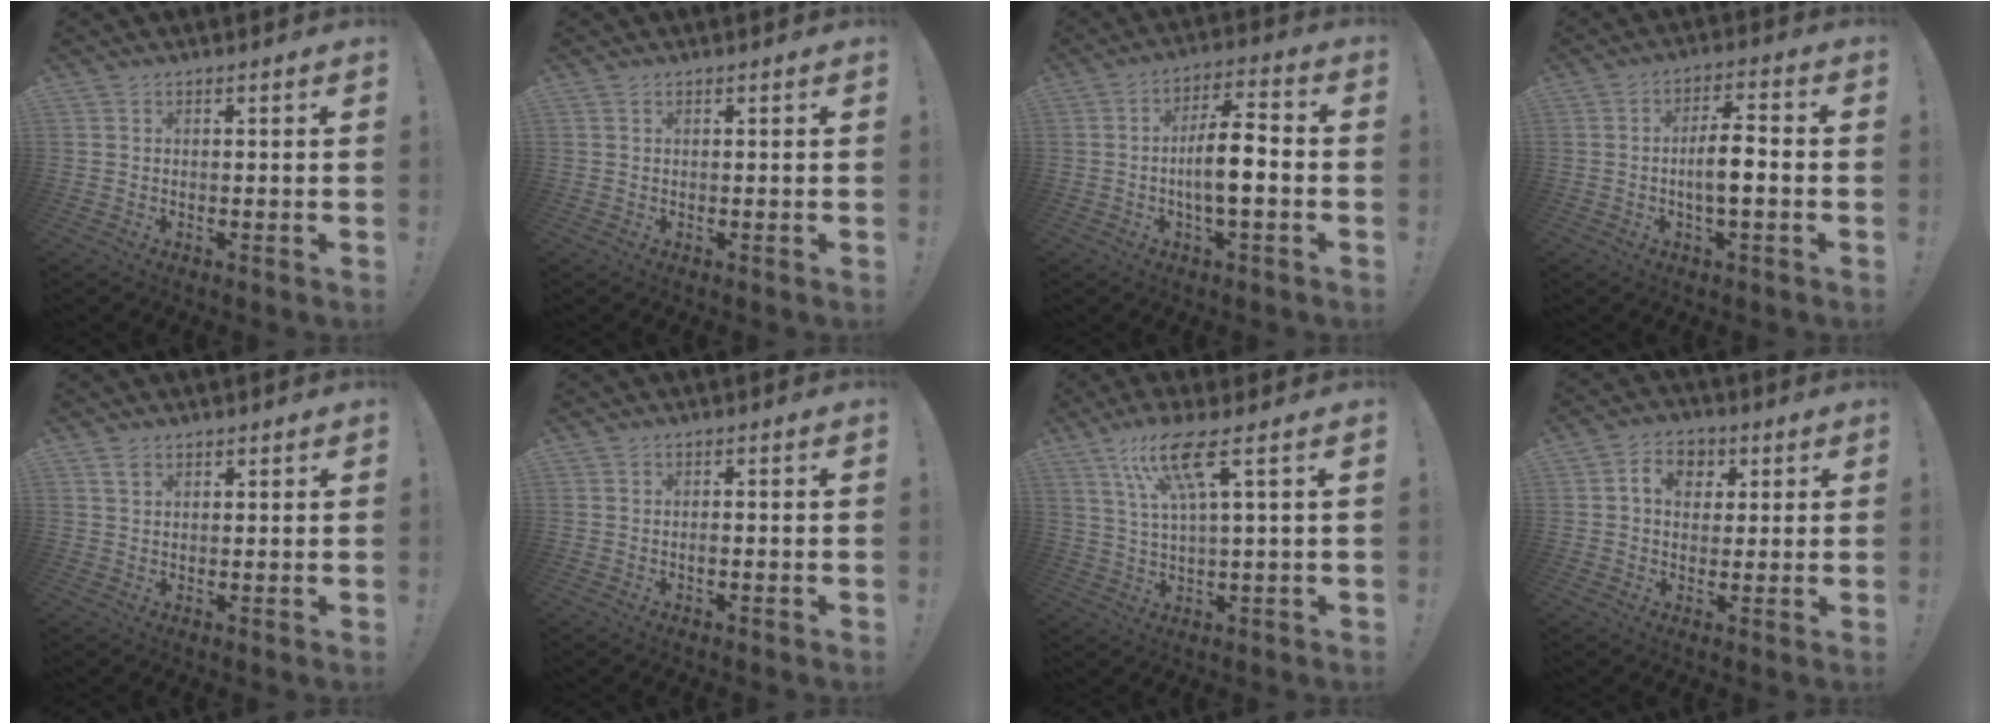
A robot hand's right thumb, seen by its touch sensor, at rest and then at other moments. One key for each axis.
{"total": 0.0}
{"total": 11.1, "fx": -2.3, "fy": 3.3, "fz": 10.3, "tx": -0.186, "ty": 0.016, "tz": -0.045}
{"total": 7.9, "fx": -1.6, "fy": 2.4, "fz": 7.4, "tx": -0.131, "ty": 0.012, "tz": -0.032}
{"total": 2.4, "fx": 1.6, "fy": 1.4, "fz": 1.3, "tx": -0.012, "ty": -0.004, "tz": 0.027}
{"total": 0.8, "fx": -0.3, "fy": 0.3, "fz": 0.6, "tx": -0.011, "ty": 0.002, "tz": -0.007}
{"total": 10.8, "fx": 4.9, "fy": 0.9, "fz": 9.5, "tx": -0.188, "ty": -0.001, "tz": 0.080}
{"total": 7.6, "fx": 2.1, "fy": 6.1, "fz": 4.0, "tx": -0.057, "ty": 0.004, "tz": 0.038}